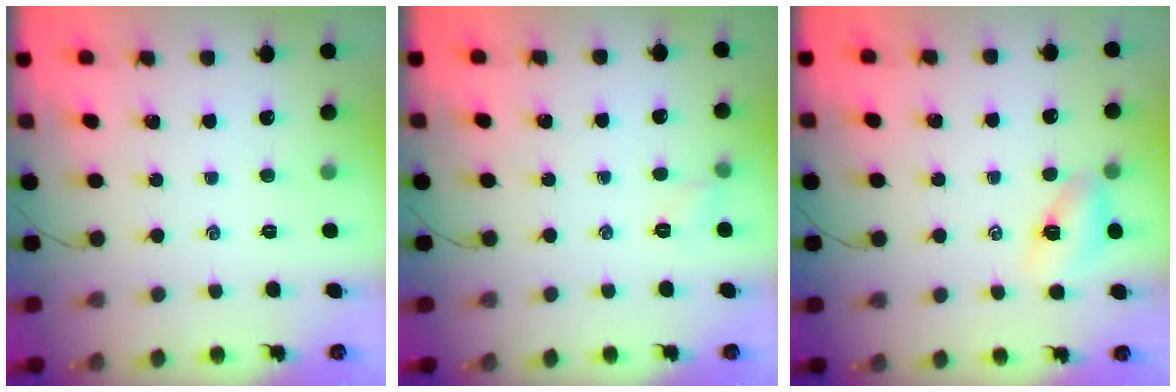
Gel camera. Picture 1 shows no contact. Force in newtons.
{"total": 4.8, "press": 4.6, "slide": 1.4}
{"total": 5.5, "press": 5.4, "slide": 1.1}